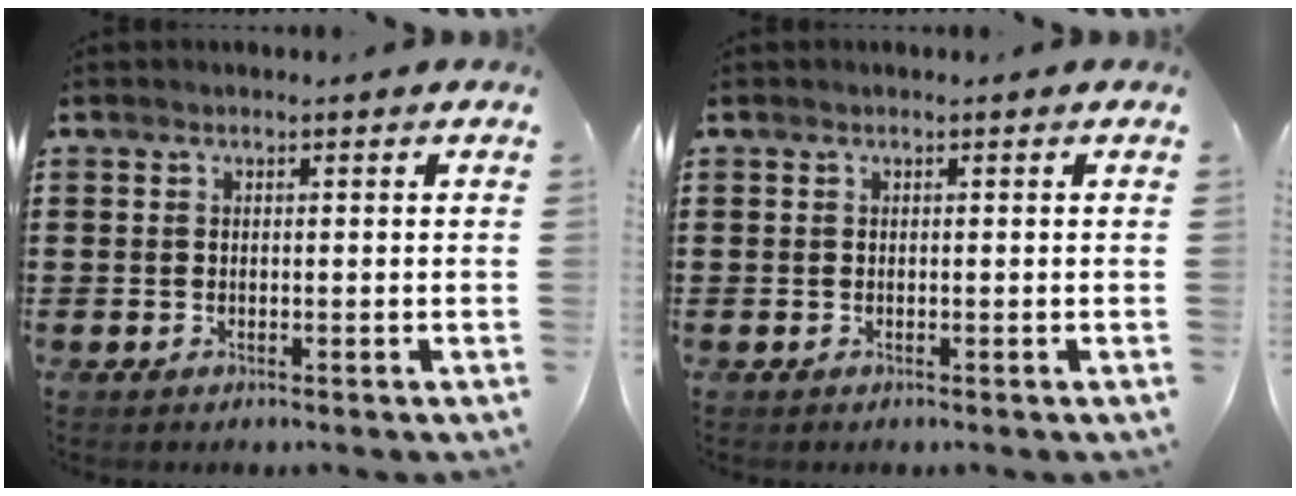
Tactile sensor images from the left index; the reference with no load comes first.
{"total": 0.0}